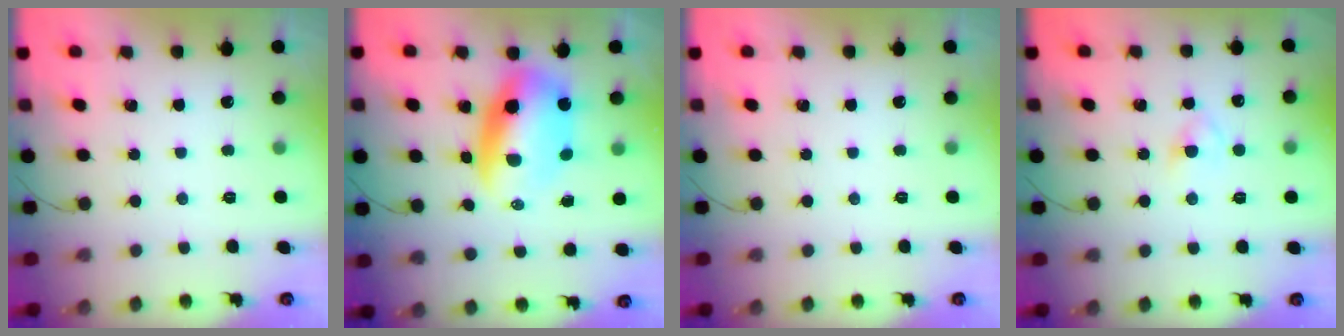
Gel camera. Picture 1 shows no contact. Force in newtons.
{"total": 10.8, "press": 10.4, "slide": 2.7}
{"total": 0.0}
{"total": 3.1, "press": 2.9, "slide": 1.2}